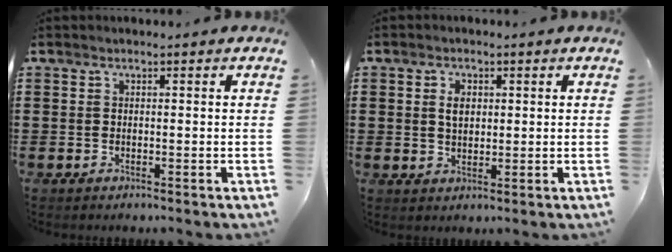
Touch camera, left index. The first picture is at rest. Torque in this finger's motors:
{"motor_torque": [0.41, -0.18, 0.33, 0.03]}